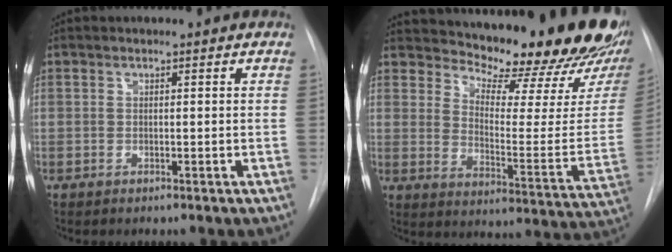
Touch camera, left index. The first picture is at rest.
{"total": 22.8, "force": [20.5, 3.0, 9.5], "torque": [-0.138, -0.117, 0.253]}